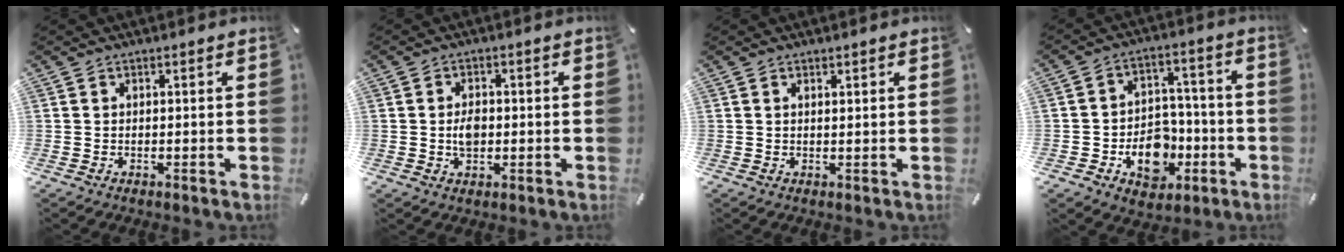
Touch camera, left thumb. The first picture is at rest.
{"total": 3.8, "force": [-0.3, 2.7, 2.6], "torque": [-0.042, -0.003, -0.010]}
{"total": 0.7, "force": [0.5, 0.1, 0.5], "torque": [-0.010, 0.000, 0.008]}
{"total": 12.0, "force": [-4.2, 9.6, 5.7], "torque": [-0.078, 0.036, -0.062]}